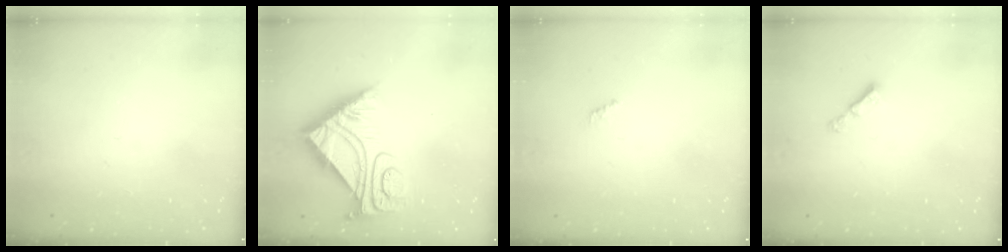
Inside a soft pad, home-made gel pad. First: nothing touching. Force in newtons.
{"total": 10.2, "press": 10.1, "slide": 0.8}
{"total": 0.7, "press": 0.7, "slide": 0.3}
{"total": 2.9, "press": 2.9, "slide": 0.3}